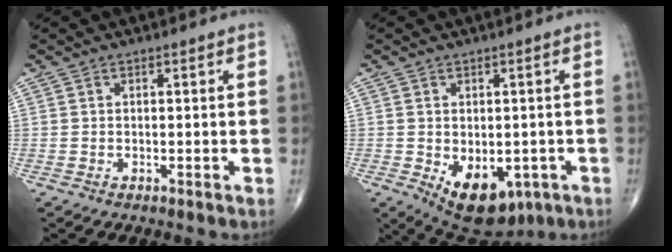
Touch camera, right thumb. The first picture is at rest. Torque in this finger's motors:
{"motor_torque": [-0.28, 0.53, 0.09, -0.14, 0.12]}